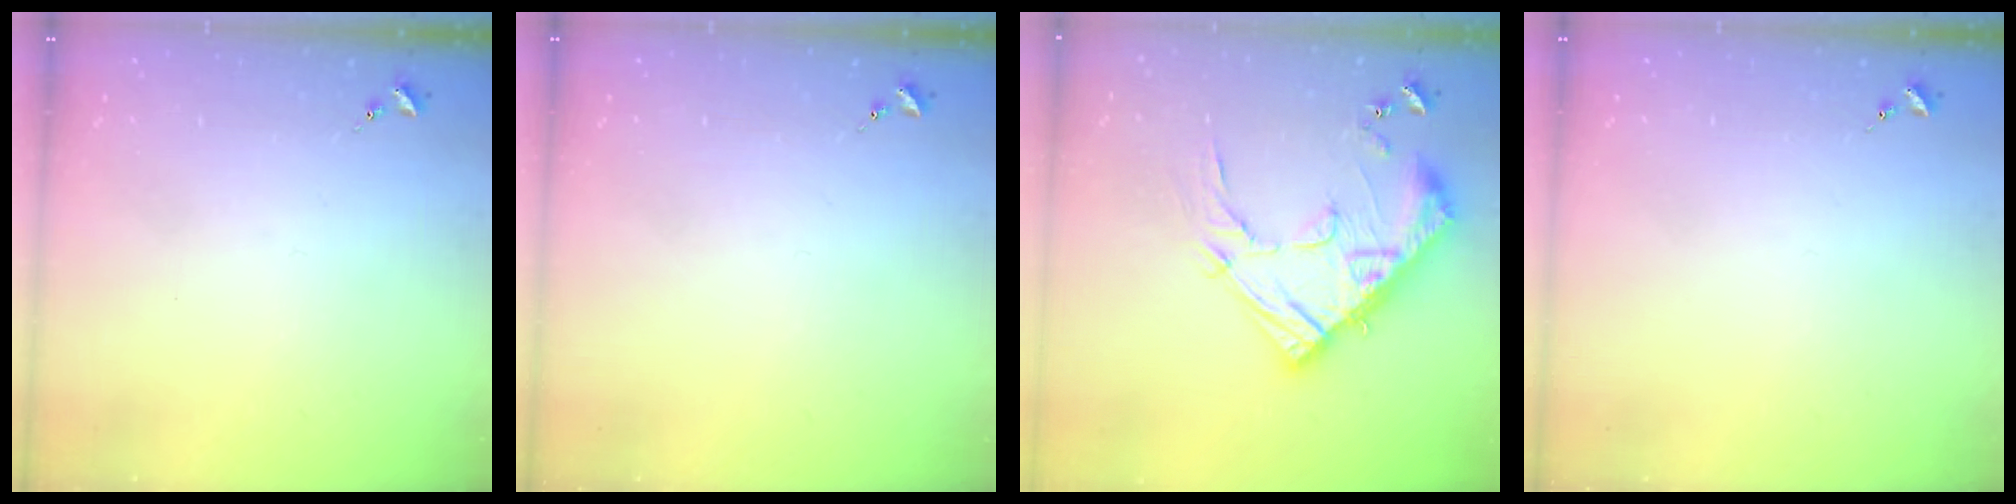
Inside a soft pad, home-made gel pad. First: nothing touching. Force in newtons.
{"total": 0.0}
{"total": 19.3, "press": 19.2, "slide": 2.0}
{"total": 0.0}